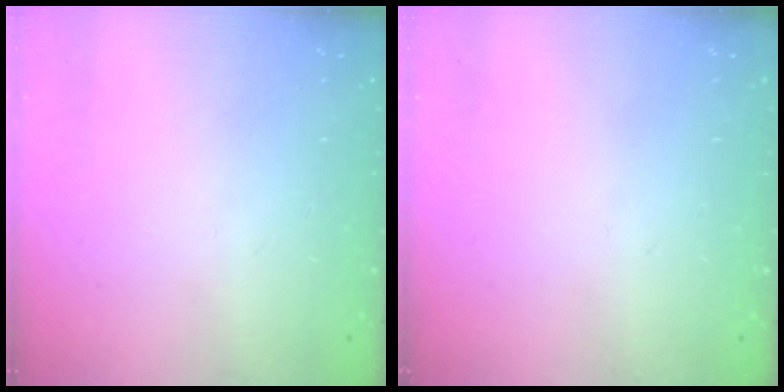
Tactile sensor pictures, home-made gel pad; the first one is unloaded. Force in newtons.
{"total": 0.0}